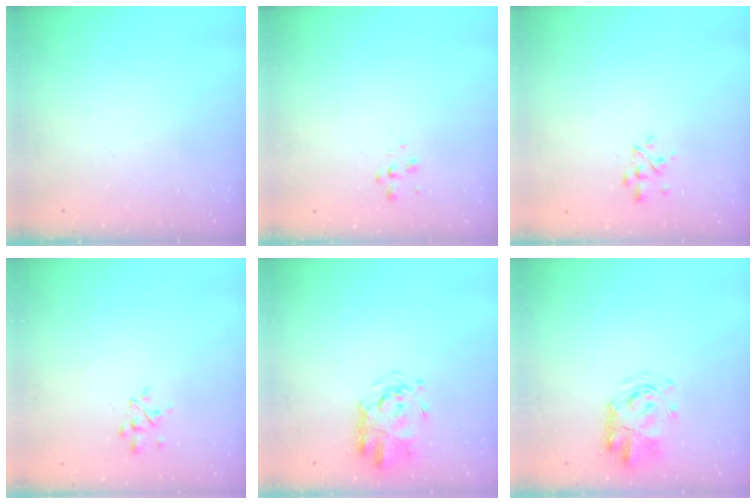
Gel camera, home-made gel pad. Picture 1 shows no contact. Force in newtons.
{"total": 0.5, "press": 0.5, "slide": 0.0}
{"total": 2.7, "press": 2.6, "slide": 0.9}
{"total": 2.8, "press": 2.7, "slide": 0.9}
{"total": 3.6, "press": 3.5, "slide": 1.0}
{"total": 3.4, "press": 3.4, "slide": 0.4}